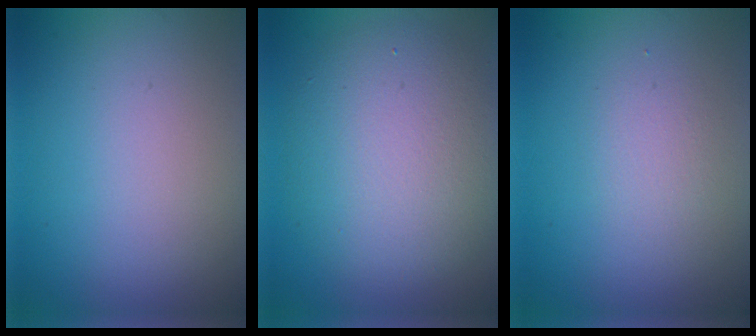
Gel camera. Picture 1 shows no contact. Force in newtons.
{"total": 7.3, "press": 7.3, "slide": 0.1}
{"total": 1.5, "press": 1.5, "slide": 0.1}